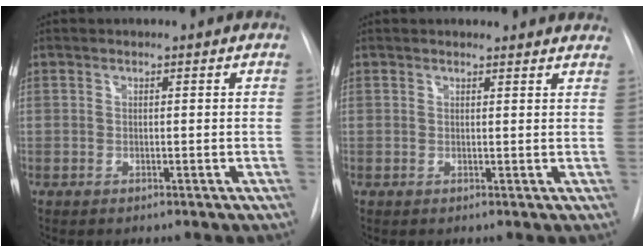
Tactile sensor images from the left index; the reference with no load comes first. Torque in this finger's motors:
{"motor_torque": [0.30, -0.20, 0.02, -0.01]}